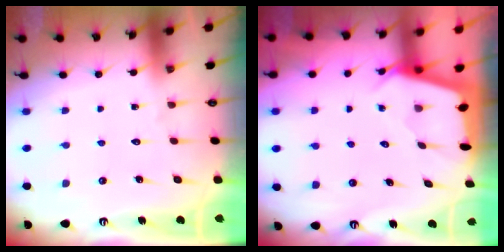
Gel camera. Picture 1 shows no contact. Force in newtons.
{"total": 2.6, "press": 2.5, "slide": 0.3}